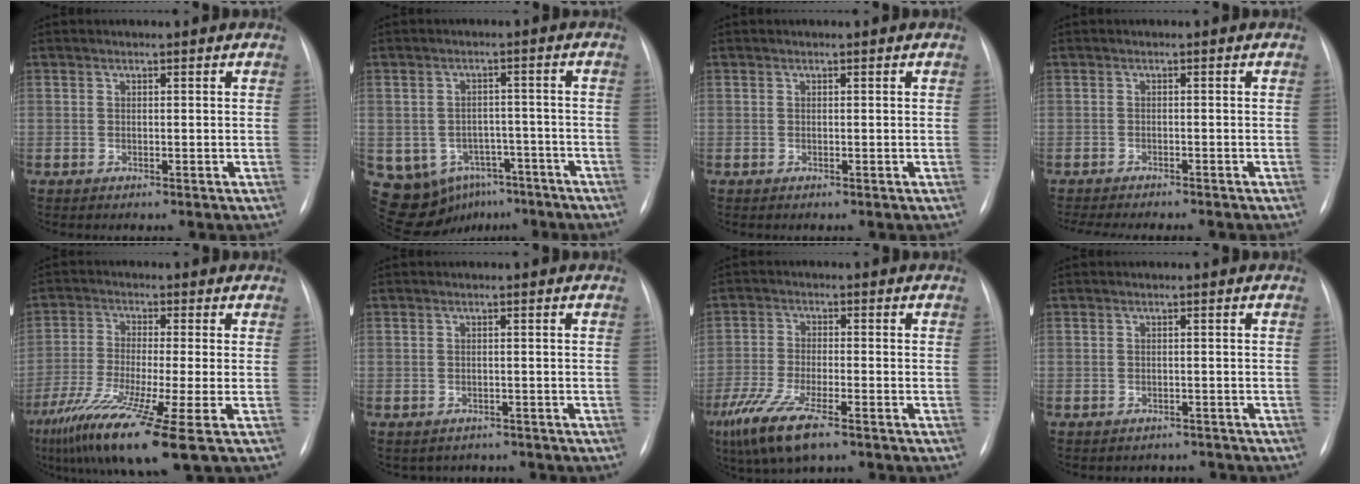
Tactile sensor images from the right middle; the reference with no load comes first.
{"total": 11.2, "force": [-6.1, 8.7, 3.4], "torque": [-0.062, 0.026, -0.077]}
{"total": 0.0}
{"total": 10.7, "force": [-9.5, 1.7, 4.6], "torque": [-0.061, -0.011, -0.124]}
{"total": 13.3, "force": [-7.4, -0.7, 11.0], "torque": [-0.216, -0.046, -0.135]}
{"total": 2.9, "force": [-2.5, 1.5, -0.1], "torque": [-0.001, 0.011, -0.029]}
{"total": 9.2, "force": [-5.9, 1.6, 6.9], "torque": [-0.145, -0.025, -0.105]}
{"total": 2.9, "force": [-2.6, 1.2, -0.4], "torque": [0.007, 0.008, -0.032]}